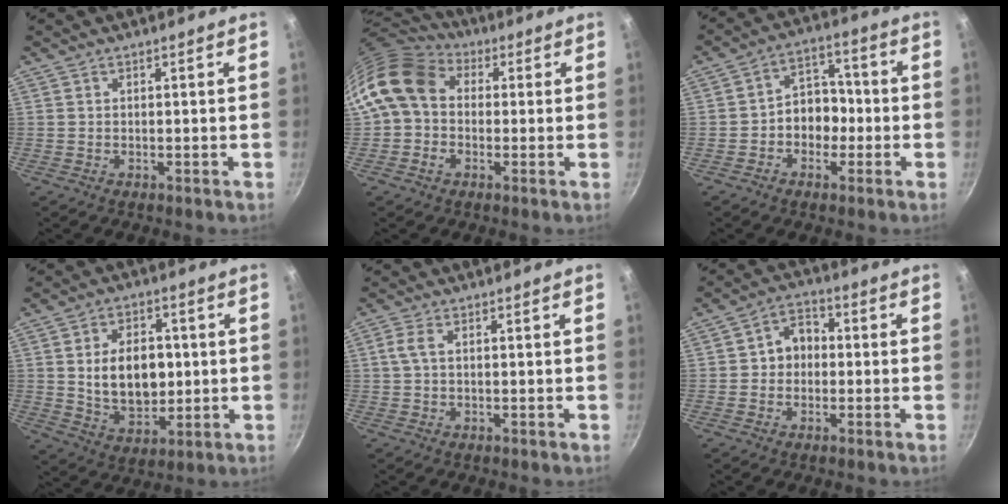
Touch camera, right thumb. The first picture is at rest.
{"total": 12.7, "force": [1.5, 10.1, 7.5], "torque": [-0.128, 0.018, 0.009]}
{"total": 7.8, "force": [-1.9, 6.2, 4.4], "torque": [-0.015, 0.035, -0.039]}
{"total": 13.0, "force": [0.9, 8.8, 9.5], "torque": [-0.123, -0.006, 0.022]}
{"total": 2.8, "force": [0.4, 1.3, 2.4], "torque": [-0.058, 0.007, 0.006]}
{"total": 6.1, "force": [-0.1, 5.1, 3.5], "torque": [-0.018, 0.017, -0.012]}